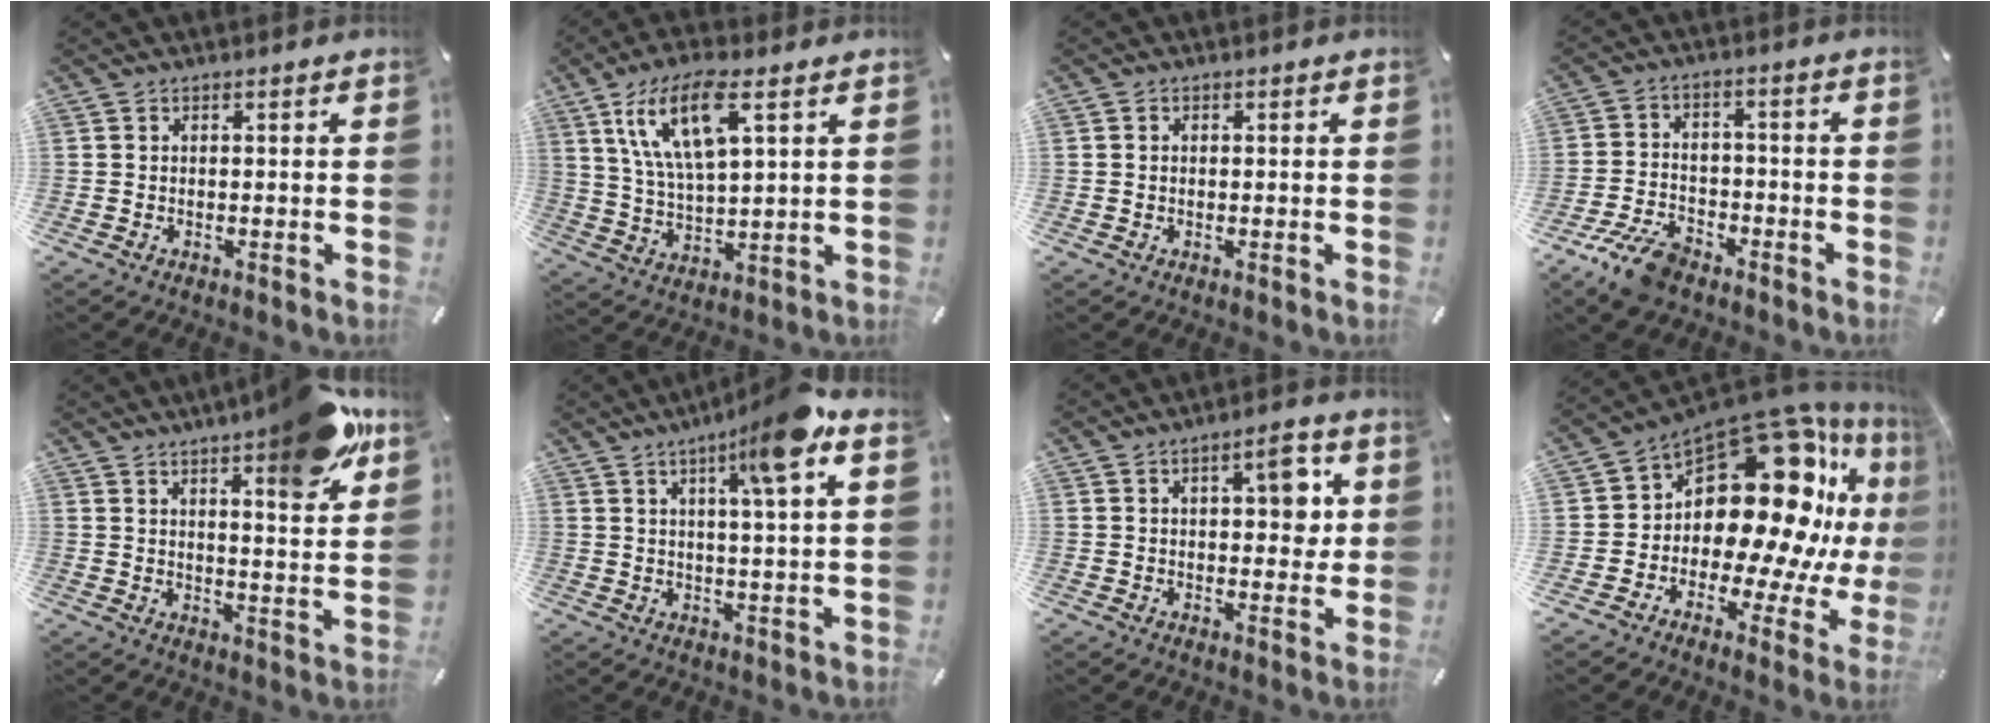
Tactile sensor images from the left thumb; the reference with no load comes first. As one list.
[{"total": 14.0, "force": [7.0, 5.0, 11.1], "torque": [-0.246, -0.004, 0.121]}, {"total": 0.8, "force": [0.0, 0.6, 0.5], "torque": [-0.010, 0.004, -0.001]}, {"total": 9.3, "force": [-5.7, 5.4, 5.0], "torque": [-0.100, 0.031, -0.103]}, {"total": 12.3, "force": [8.5, 2.6, 8.5], "torque": [-0.104, -0.060, 0.134]}, {"total": 11.1, "force": [6.4, 0.6, 9.1], "torque": [-0.147, -0.024, 0.096]}, {"total": 8.7, "force": [2.5, 4.2, 7.2], "torque": [-0.083, -0.009, 0.032]}, {"total": 22.6, "force": [8.0, 12.8, 16.8], "torque": [-0.246, -0.106, 0.146]}]